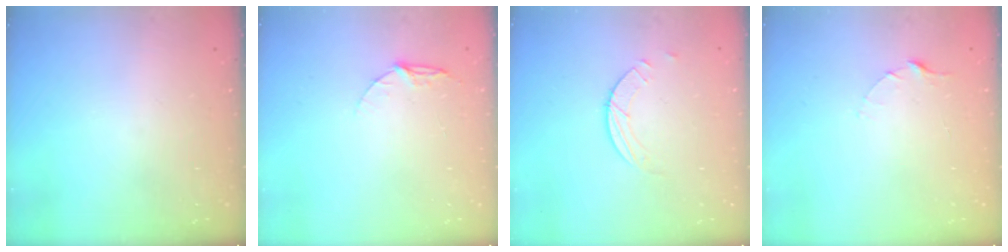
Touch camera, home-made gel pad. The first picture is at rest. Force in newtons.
{"total": 5.4, "press": 5.4, "slide": 0.5}
{"total": 2.5, "press": 2.4, "slide": 0.2}
{"total": 2.5, "press": 2.5, "slide": 0.3}